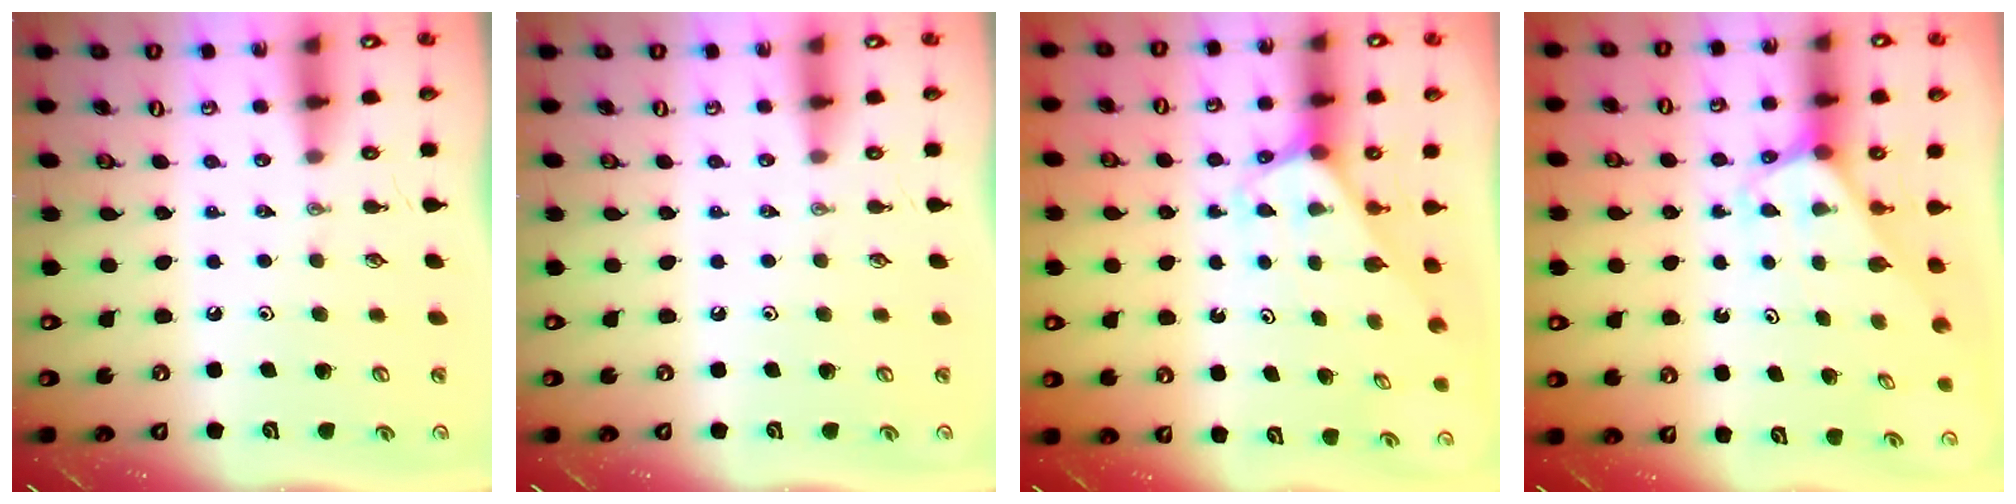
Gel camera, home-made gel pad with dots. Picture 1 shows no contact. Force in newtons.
{"total": 0.0}
{"total": 2.4, "press": 2.4, "slide": 0.2}
{"total": 2.4, "press": 2.4, "slide": 0.2}